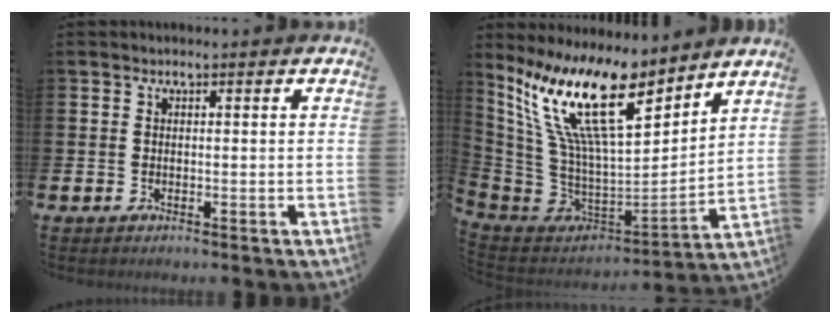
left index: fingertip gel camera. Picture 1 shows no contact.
{"total": 16.1, "force": [9.9, 5.4, 11.6], "torque": [-0.284, -0.066, 0.171]}